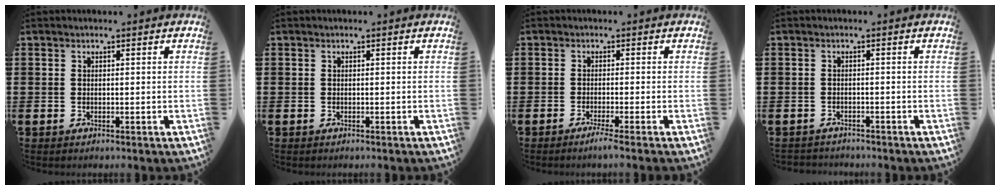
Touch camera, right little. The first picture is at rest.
{"total": 0.0}
{"total": 1.5, "force": [-1.1, -0.2, 1.1], "torque": [-0.018, -0.001, -0.020]}
{"total": 1.0, "force": [-1.0, 0.2, -0.1], "torque": [-0.001, 0.002, -0.023]}